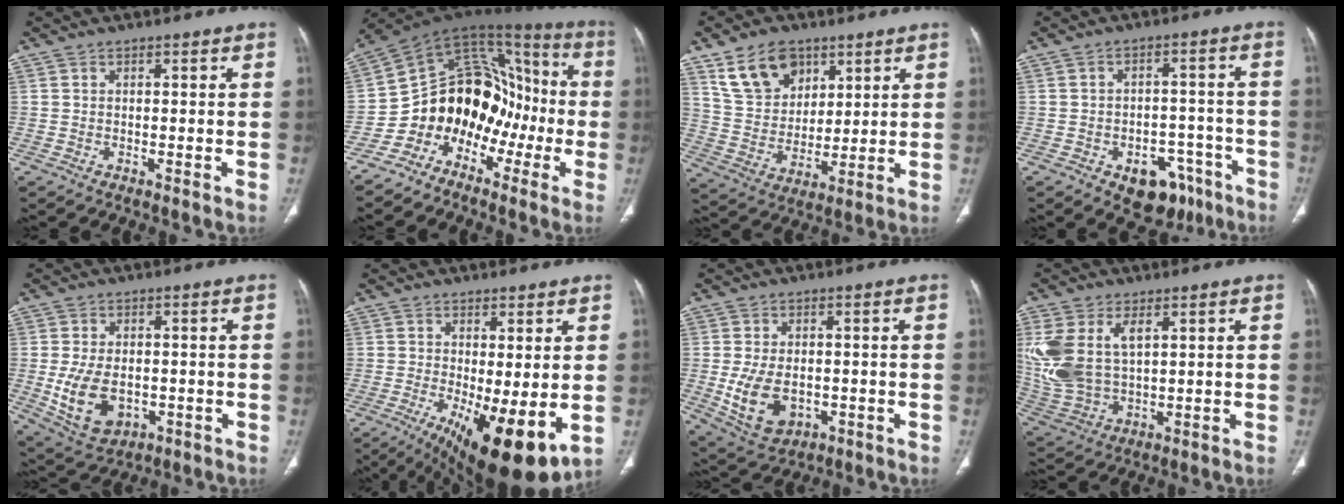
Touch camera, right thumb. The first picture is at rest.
{"total": 16.9, "force": [-6.7, 12.7, 9.0], "torque": [-0.077, 0.123, -0.123]}
{"total": 12.7, "force": [7.2, 8.5, 5.9], "torque": [-0.081, -0.030, 0.143]}
{"total": 10.4, "force": [-6.0, 6.6, 5.2], "torque": [-0.030, 0.046, -0.074]}
{"total": 10.6, "force": [-1.9, 7.0, 7.8], "torque": [-0.135, -0.003, -0.014]}
{"total": 14.2, "force": [-3.2, 4.7, 13.0], "torque": [-0.195, -0.028, -0.032]}
{"total": 10.0, "force": [-1.8, 6.6, 7.3], "torque": [-0.125, -0.004, -0.012]}
{"total": 14.7, "force": [4.1, 8.7, 11.1], "torque": [-0.255, -0.006, 0.096]}